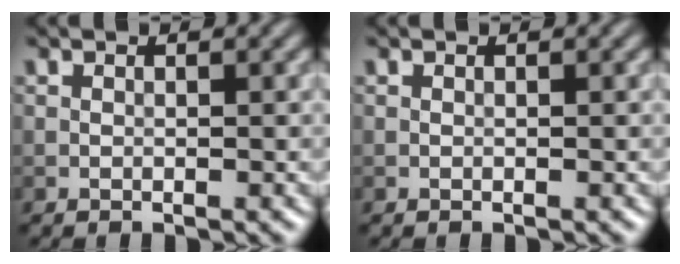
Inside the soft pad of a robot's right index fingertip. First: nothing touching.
{"total": 0.0}